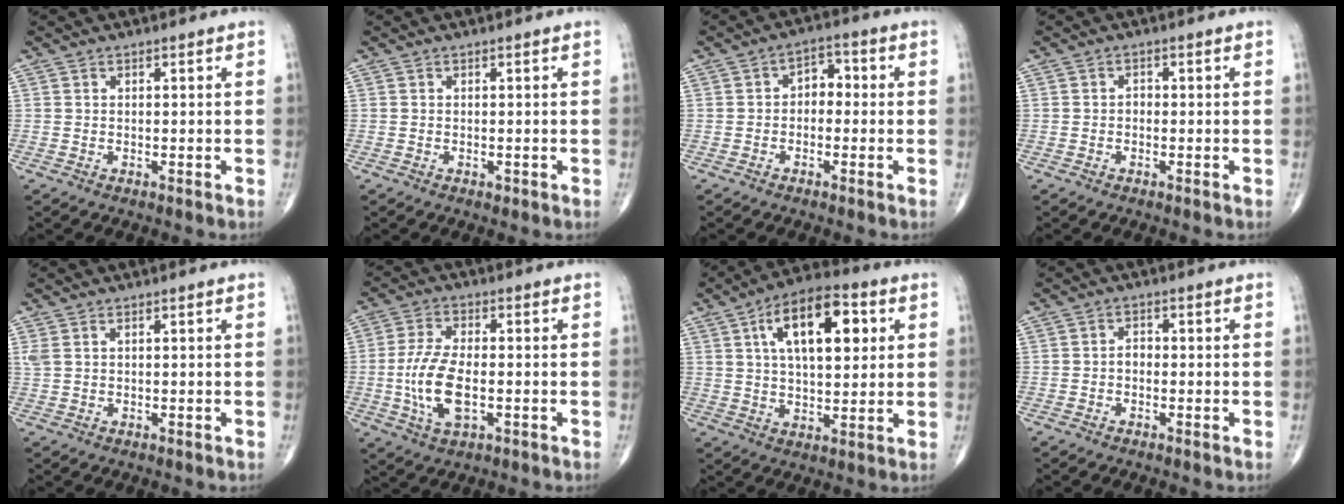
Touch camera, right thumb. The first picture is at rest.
{"total": 0.5, "force": [-0.2, 0.3, 0.4], "torque": [-0.004, -0.001, -0.003]}
{"total": 4.3, "force": [-0.4, 3.0, 3.1], "torque": [-0.021, 0.021, -0.021]}
{"total": 1.0, "force": [-0.3, 0.7, 0.6], "torque": [-0.002, 0.003, -0.010]}
{"total": 1.8, "force": [0.8, 0.9, 1.3], "torque": [-0.042, 0.016, 0.026]}
{"total": 10.4, "force": [-1.7, 4.9, 9.1], "torque": [-0.188, 0.004, -0.033]}
{"total": 15.9, "force": [5.0, 7.5, 13.1], "torque": [-0.188, 0.002, 0.076]}
{"total": 1.7, "force": [-0.4, 1.2, 1.1], "torque": [-0.008, 0.007, -0.013]}